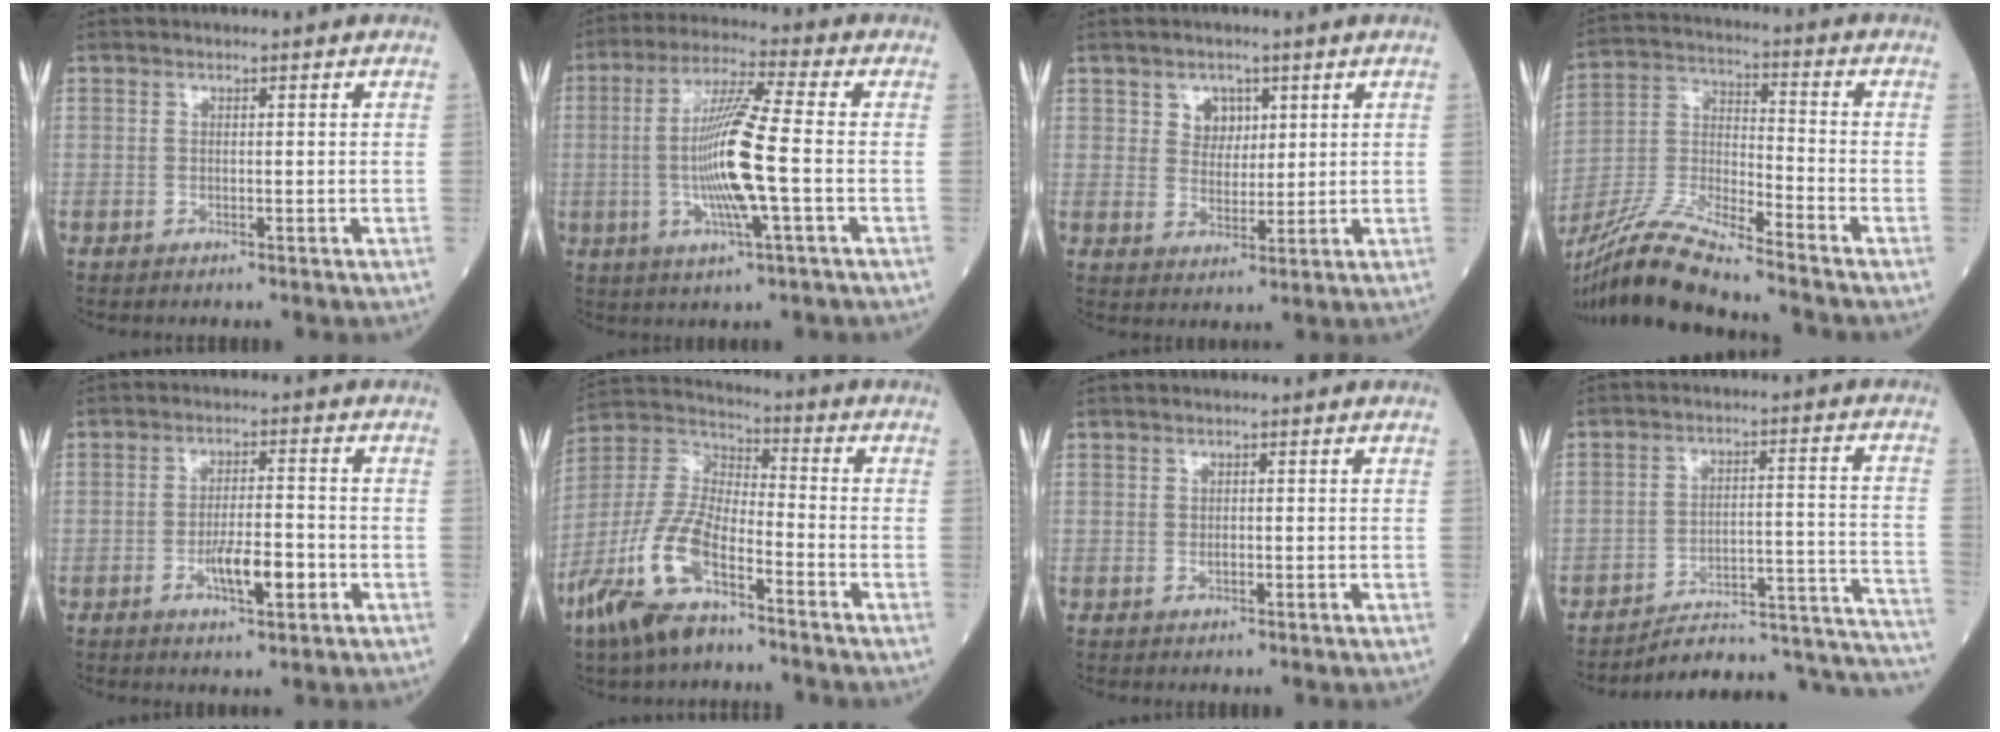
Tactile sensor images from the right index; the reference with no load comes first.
{"total": 12.2, "force": [-1.6, 0.2, 12.1], "torque": [-0.239, -0.004, -0.035]}
{"total": 3.9, "force": [1.8, 3.0, 1.5], "torque": [-0.020, 0.003, 0.032]}
{"total": 14.9, "force": [-13.4, -0.6, 6.6], "torque": [-0.135, -0.010, -0.255]}
{"total": 6.3, "force": [-2.2, 1.5, 5.7], "torque": [-0.101, -0.002, -0.035]}
{"total": 14.1, "force": [-8.5, 4.3, 10.4], "torque": [-0.236, -0.010, -0.168]}
{"total": 1.1, "force": [-0.1, 0.7, 0.8], "torque": [-0.011, 0.000, -0.002]}
{"total": 19.7, "force": [-19.2, 1.8, 4.1], "torque": [0.007, 0.045, -0.253]}